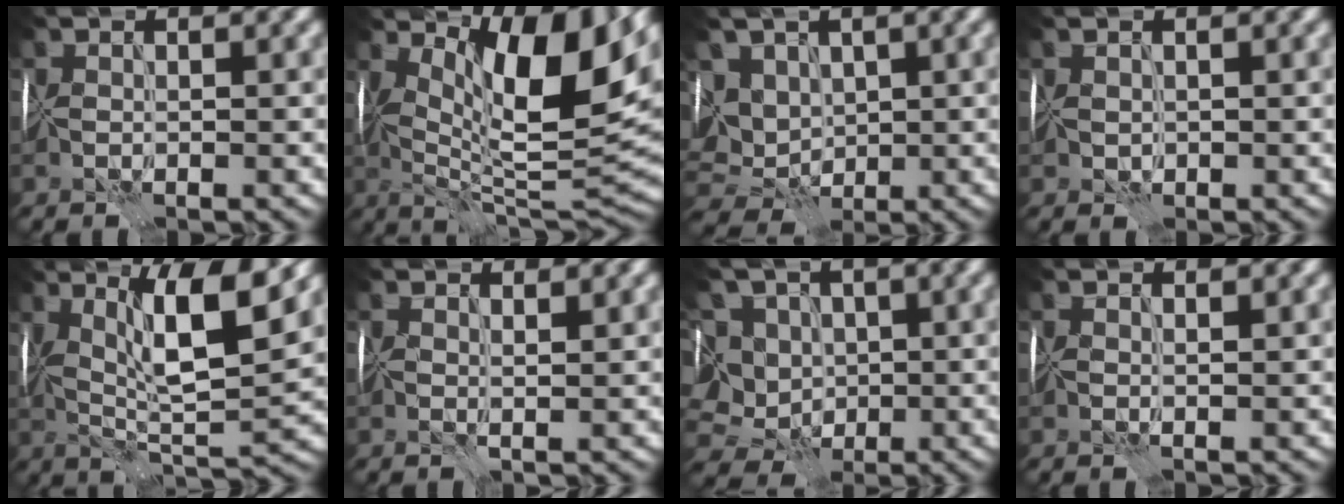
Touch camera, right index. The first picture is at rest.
{"total": 12.6, "force": [4.3, 4.2, 11.1], "torque": [-0.175, -0.003, 0.075]}
{"total": 6.6, "force": [1.4, 5.5, 3.3], "torque": [-0.071, 0.016, 0.020]}
{"total": 0.6, "force": [0.0, 0.6, 0.0], "torque": [-0.008, 0.003, 0.002]}
{"total": 9.7, "force": [3.3, 2.5, 8.8], "torque": [-0.150, -0.001, 0.057]}
{"total": 1.6, "force": [1.1, 0.3, 1.1], "torque": [-0.016, -0.001, 0.019]}
{"total": 10.0, "force": [1.4, 8.5, 5.1], "torque": [-0.101, 0.024, -0.006]}
{"total": 1.0, "force": [0.8, 0.1, 0.7], "torque": [-0.007, 0.003, 0.009]}